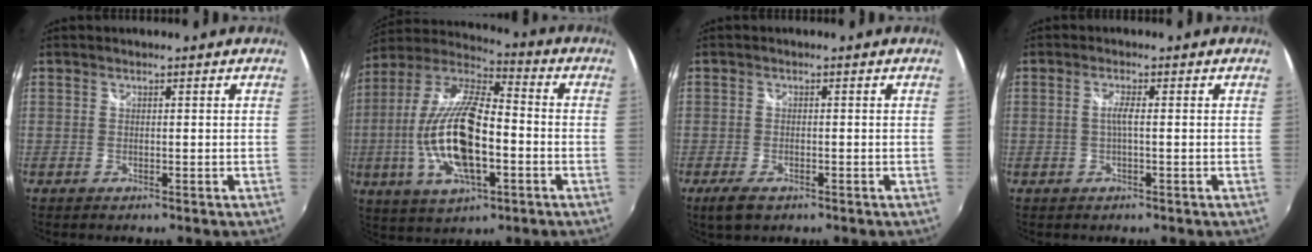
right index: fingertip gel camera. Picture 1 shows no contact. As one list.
[{"total": 19.8, "force": [-3.9, 7.4, 17.9], "torque": [-0.363, -0.007, -0.075]}, {"total": 3.9, "force": [-2.4, 1.8, 2.5], "torque": [-0.059, -0.012, -0.041]}, {"total": 1.9, "force": [-0.2, -0.1, 1.9], "torque": [-0.034, 0.001, -0.007]}]